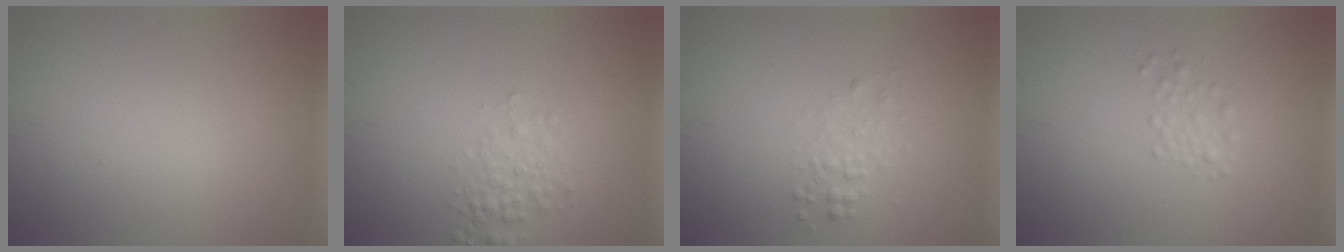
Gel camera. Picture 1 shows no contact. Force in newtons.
{"total": 2.0, "press": 2.0, "slide": 0.1}
{"total": 1.4, "press": 1.4, "slide": 0.1}
{"total": 1.3, "press": 1.3, "slide": 0.1}